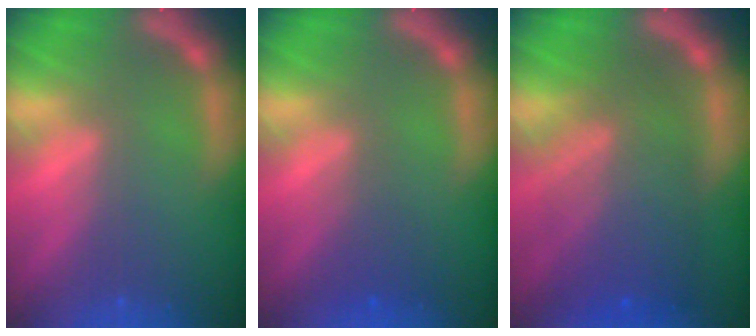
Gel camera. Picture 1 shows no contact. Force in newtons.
{"total": 2.0}
{"total": 8.5}